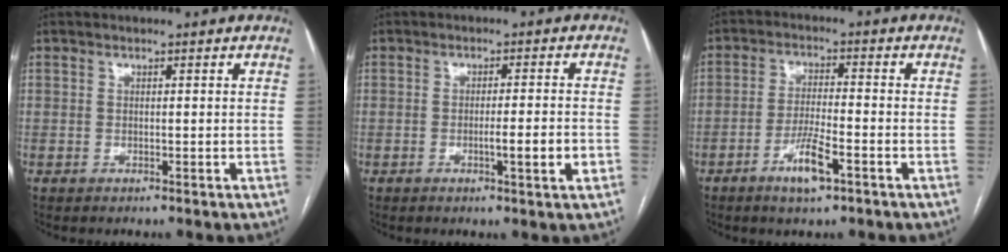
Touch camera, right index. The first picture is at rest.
{"total": 4.6, "force": [-1.4, 0.0, 4.4], "torque": [-0.065, -0.004, -0.019]}
{"total": 6.2, "force": [-3.4, 0.9, 5.1], "torque": [-0.102, -0.005, -0.060]}